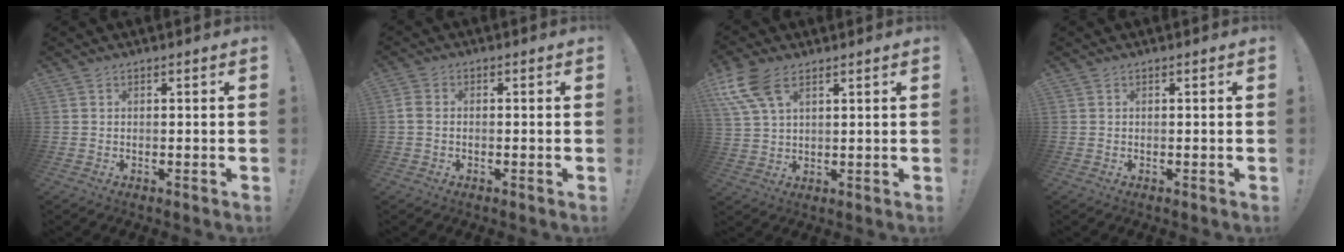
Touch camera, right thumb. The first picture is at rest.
{"total": 2.4, "force": [-0.2, 1.8, 1.6], "torque": [-0.038, 0.011, 0.000]}
{"total": 10.9, "force": [5.6, 5.6, 7.5], "torque": [-0.164, -0.016, 0.108]}
{"total": 0.0}